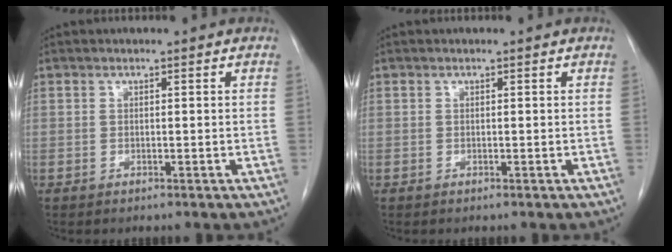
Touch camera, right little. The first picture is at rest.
{"total": 0.0}